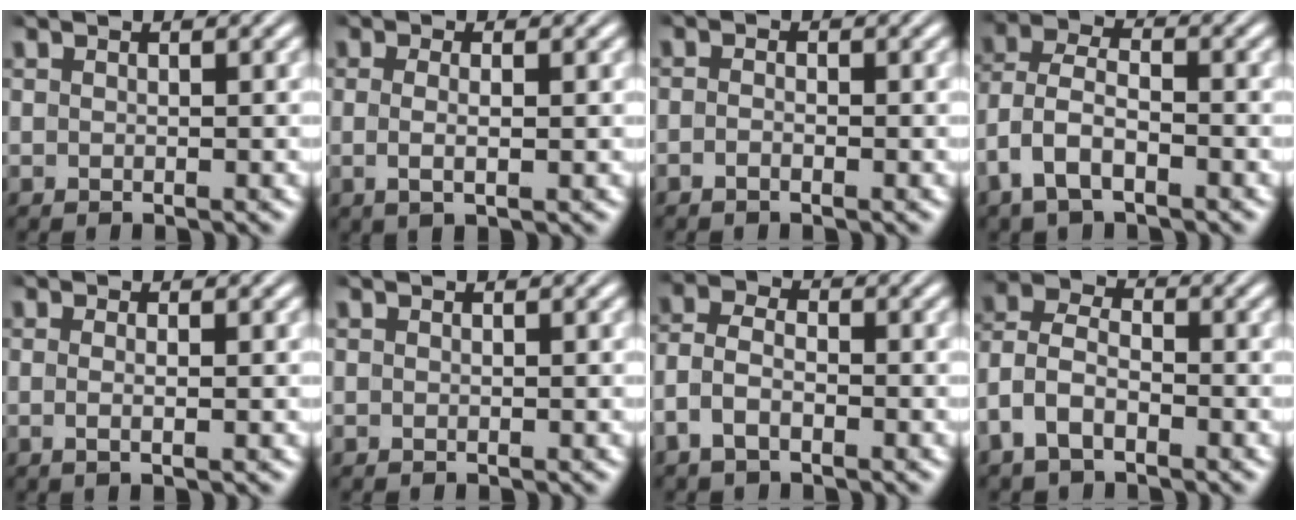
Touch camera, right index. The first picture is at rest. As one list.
[{"total": 2.1, "force": [-0.2, 0.4, 2.1], "torque": [-0.045, -0.010, 0.002]}, {"total": 1.1, "force": [-0.9, 0.3, 0.5], "torque": [-0.011, -0.004, -0.019]}, {"total": 4.6, "force": [-0.9, 3.5, 2.9], "torque": [-0.081, -0.021, -0.011]}, {"total": 1.3, "force": [-0.3, -0.2, 1.3], "torque": [-0.029, -0.009, -0.002]}, {"total": 0.0}, {"total": 4.2, "force": [-1.4, 3.2, 2.4], "torque": [-0.064, -0.016, -0.023]}, {"total": 6.2, "force": [-1.2, 5.2, 3.2], "torque": [-0.088, -0.019, -0.024]}]